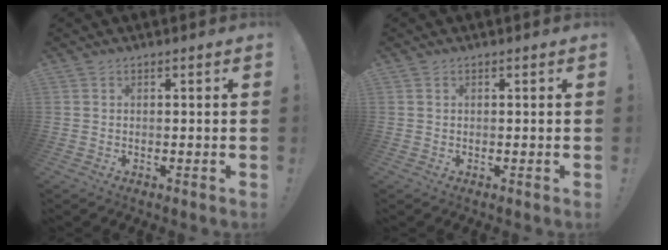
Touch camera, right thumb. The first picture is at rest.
{"total": 0.0}